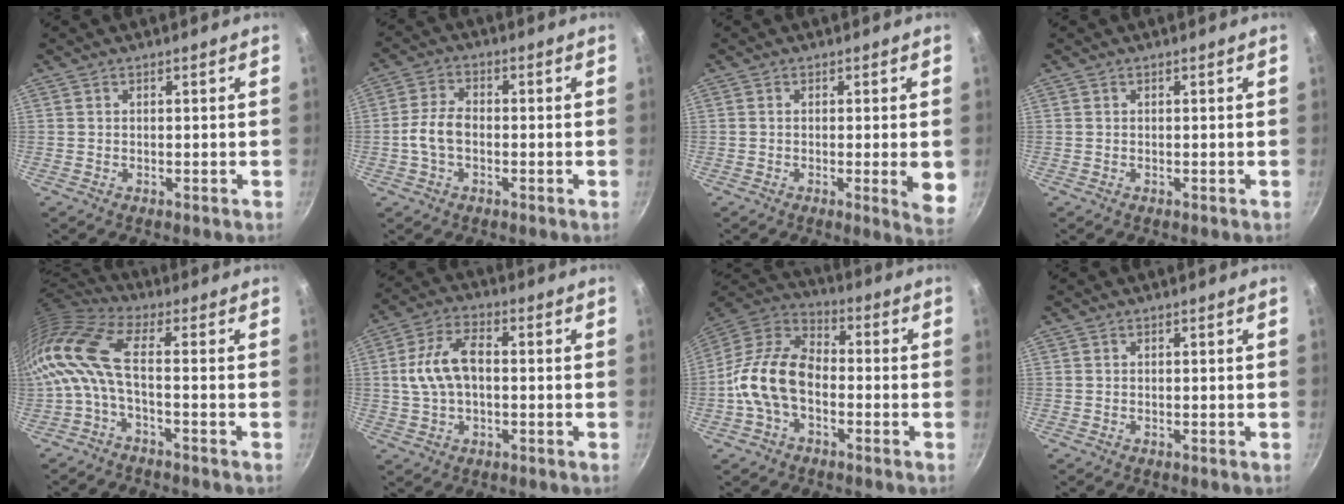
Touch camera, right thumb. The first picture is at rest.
{"total": 5.9, "force": [-1.2, 3.7, 4.4], "torque": [-0.082, 0.023, -0.028]}
{"total": 5.6, "force": [-0.6, 0.7, 5.6], "torque": [-0.066, -0.011, -0.008]}
{"total": 0.0}
{"total": 11.6, "force": [-1.3, 4.3, 10.7], "torque": [-0.252, 0.021, -0.042]}
{"total": 9.8, "force": [0.2, 5.9, 7.8], "torque": [-0.143, 0.027, -0.003]}
{"total": 13.4, "force": [-3.2, 8.5, 9.9], "torque": [-0.159, 0.046, -0.080]}
{"total": 0.0}